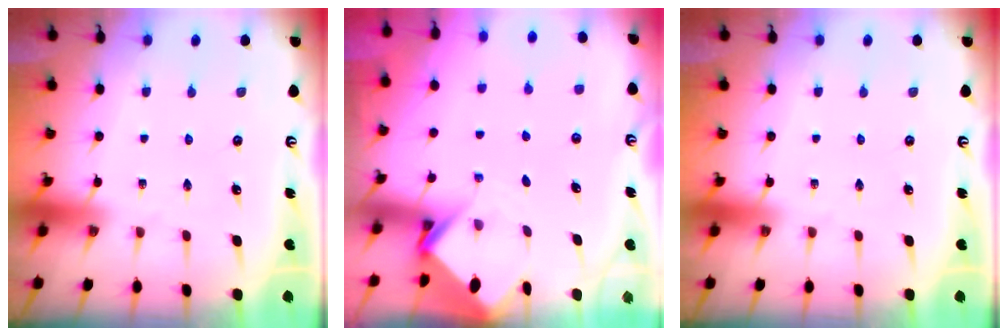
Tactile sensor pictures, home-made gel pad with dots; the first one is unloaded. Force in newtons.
{"total": 3.9, "press": 3.9, "slide": 0.2}
{"total": 0.0}